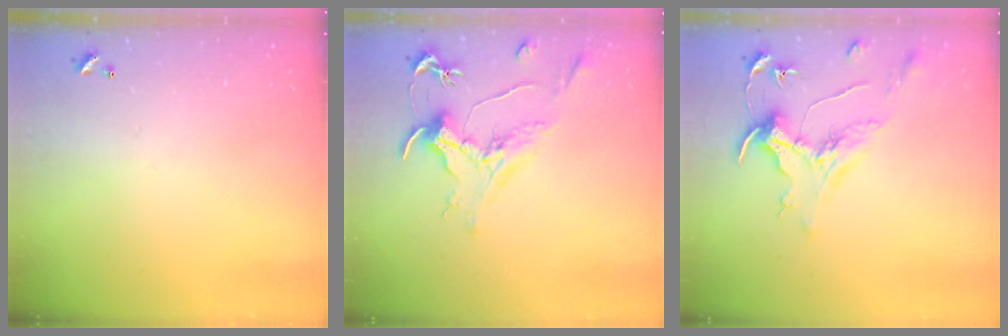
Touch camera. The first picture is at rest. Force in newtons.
{"total": 1.6, "press": 1.3, "slide": 0.9}
{"total": 1.5, "press": 1.3, "slide": 0.7}